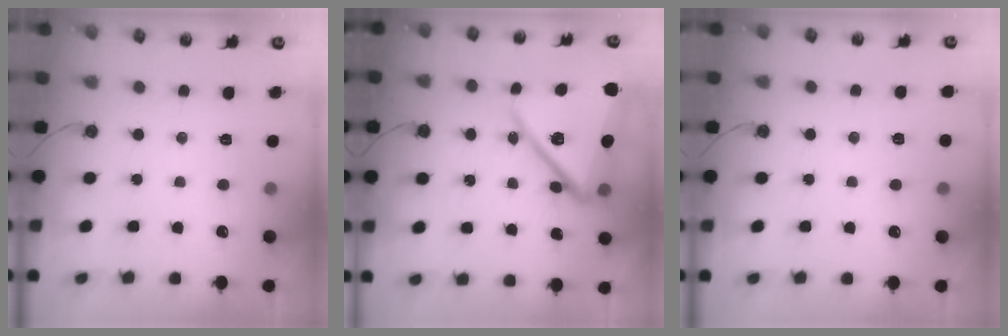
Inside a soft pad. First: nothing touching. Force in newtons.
{"total": 20.1, "press": 20.0, "slide": 1.6}
{"total": 4.1, "press": 3.3, "slide": 2.5}